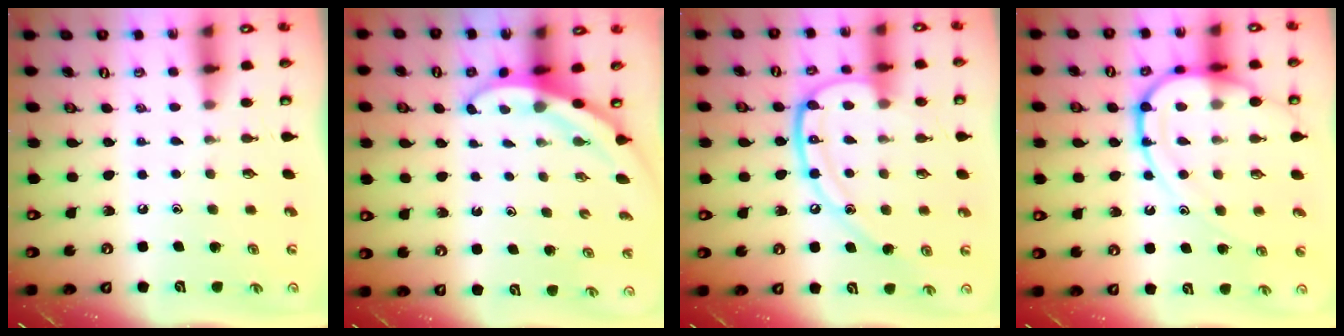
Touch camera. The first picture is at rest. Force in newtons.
{"total": 3.0, "press": 3.0, "slide": 0.2}
{"total": 14.5, "press": 14.5, "slide": 0.8}
{"total": 13.5, "press": 13.4, "slide": 1.2}